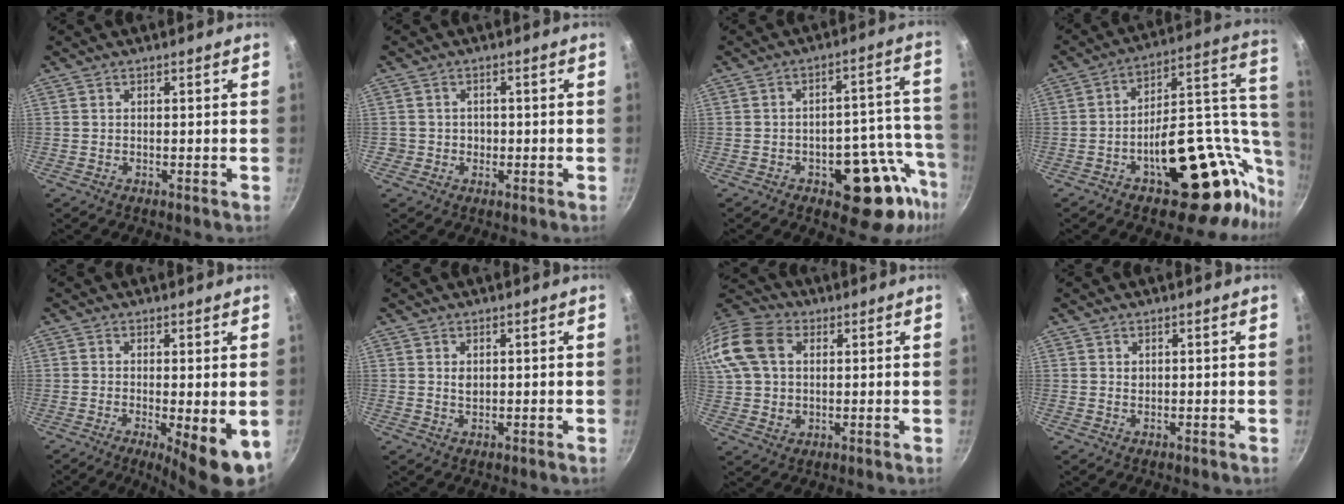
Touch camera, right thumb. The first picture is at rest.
{"total": 2.2, "force": [-0.4, 2.2, 0.5], "torque": [0.006, 0.007, -0.005]}
{"total": 15.1, "force": [-6.6, 8.1, 10.9], "torque": [-0.071, 0.051, -0.085]}
{"total": 28.4, "force": [-6.2, 15.6, 22.9], "torque": [-0.238, 0.044, -0.073]}
{"total": 8.7, "force": [-2.0, 2.2, 8.2], "torque": [-0.104, -0.012, -0.019]}
{"total": 1.6, "force": [0.4, 1.1, 1.0], "torque": [-0.015, -0.002, 0.009]}
{"total": 19.4, "force": [5.1, 14.4, 12.1], "torque": [-0.273, 0.018, 0.085]}
{"total": 0.7, "force": [0.3, 0.6, 0.2], "torque": [-0.001, -0.001, 0.007]}